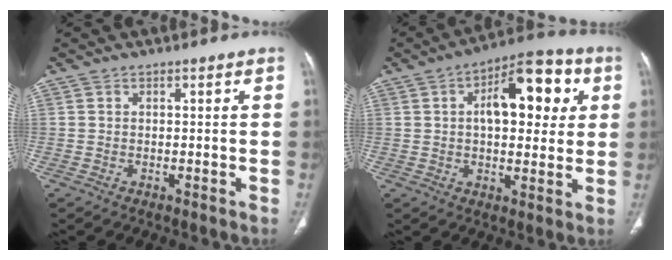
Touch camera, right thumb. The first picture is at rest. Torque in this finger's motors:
{"motor_torque": [2.09, 2.92, 1.63, -0.50, 0.13]}